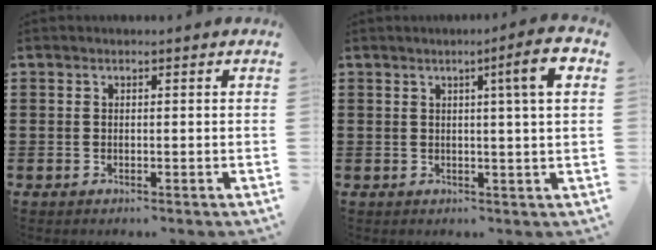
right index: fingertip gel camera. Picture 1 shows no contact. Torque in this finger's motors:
{"motor_torque": [0.20, 0.16, 0.28, 0.03]}